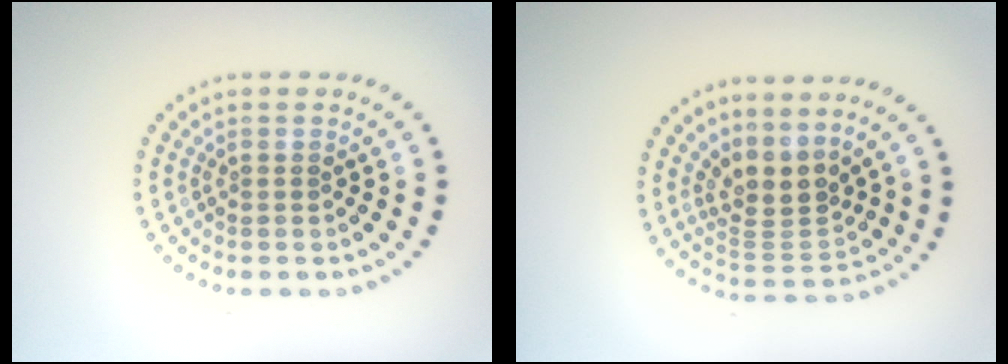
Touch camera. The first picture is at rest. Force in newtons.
{"total": 3.4, "press": 2.6, "slide": 2.2}